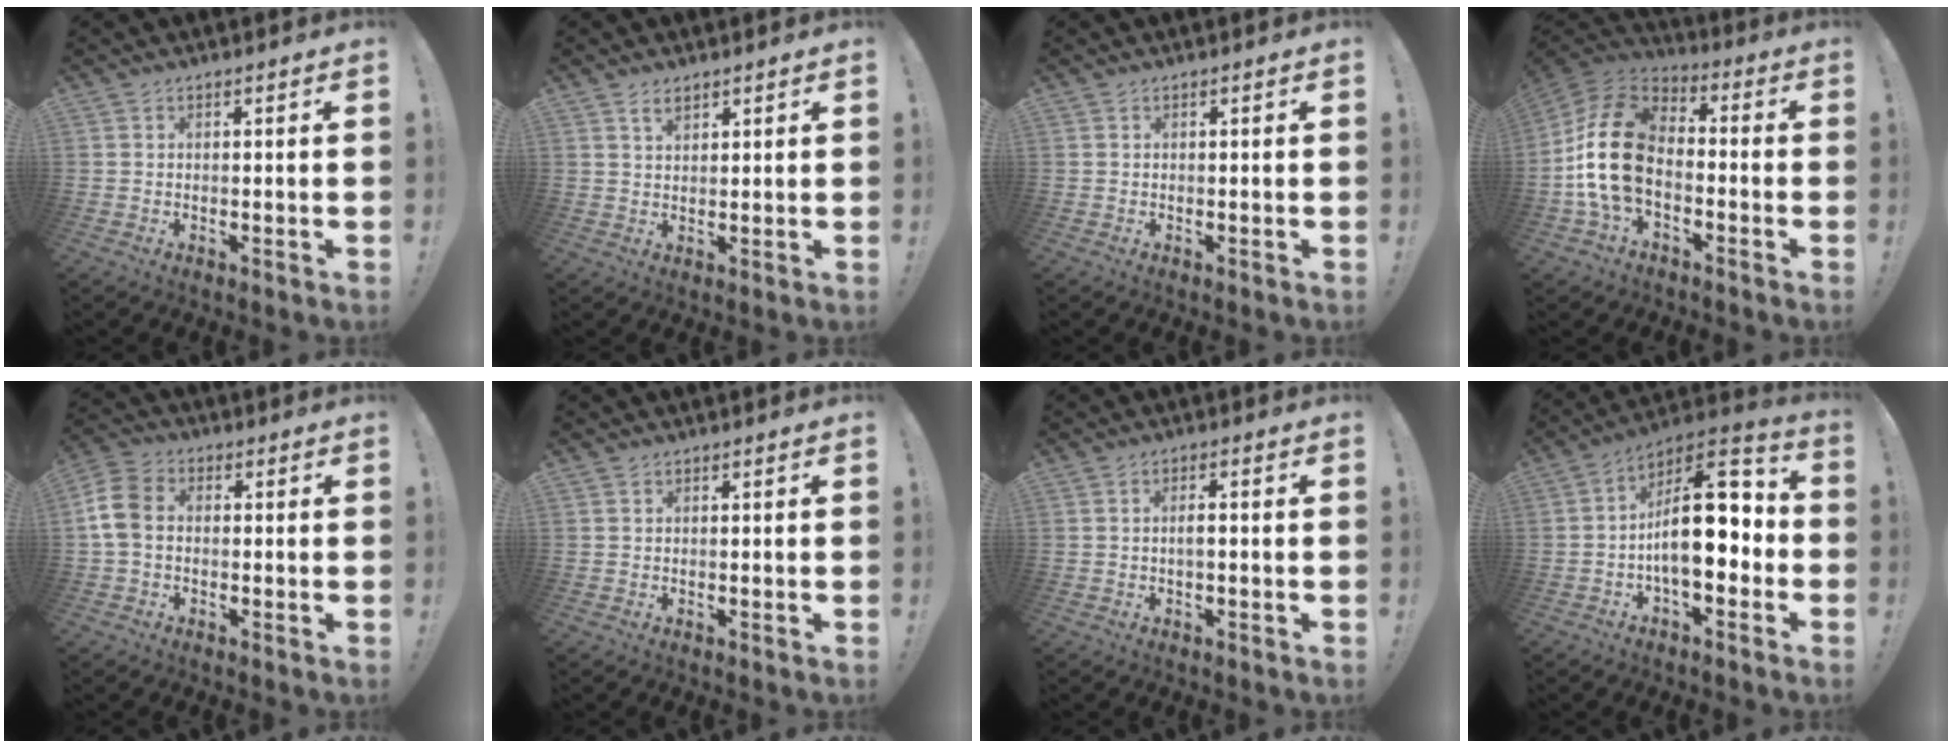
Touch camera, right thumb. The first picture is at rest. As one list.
[{"total": 3.0, "force": [2.0, 1.4, 1.8], "torque": [-0.023, -0.010, 0.034]}, {"total": 0.0}, {"total": 18.9, "force": [-2.5, 12.3, 14.1], "torque": [-0.272, 0.029, -0.034]}, {"total": 9.0, "force": [0.0, 6.4, 6.3], "torque": [-0.141, 0.009, 0.004]}, {"total": 0.0}, {"total": 2.5, "force": [-0.6, 0.4, 2.4], "torque": [-0.041, 0.003, -0.013]}, {"total": 18.5, "force": [-1.5, 9.3, 15.9], "torque": [-0.243, 0.014, -0.020]}]